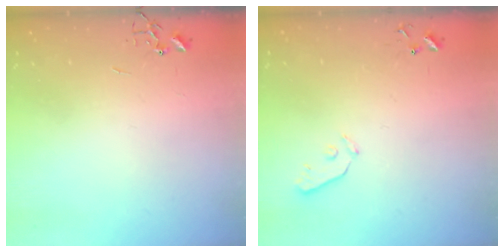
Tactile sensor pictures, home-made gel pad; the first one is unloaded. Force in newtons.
{"total": 4.0, "press": 4.0, "slide": 0.5}